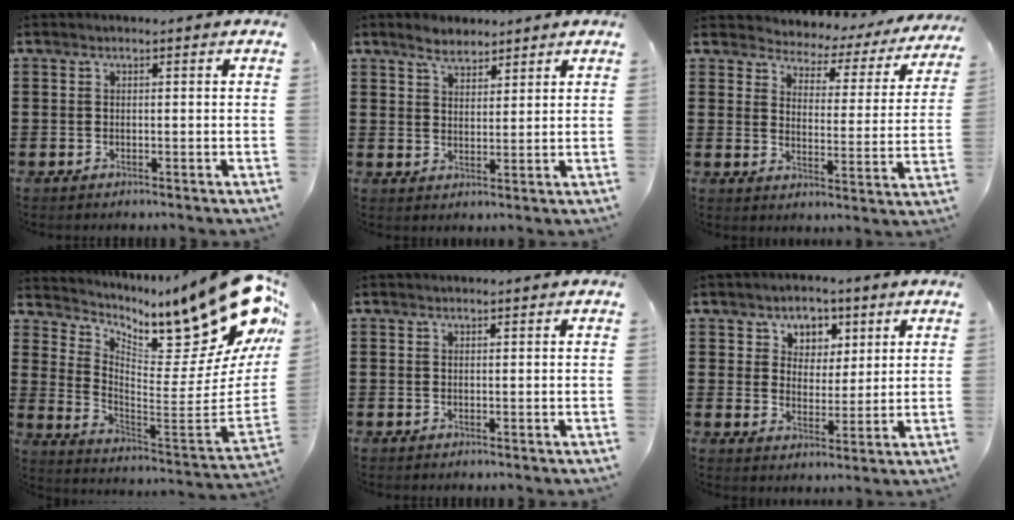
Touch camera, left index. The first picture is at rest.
{"total": 3.9, "force": [3.3, 1.5, 1.3], "torque": [-0.035, 0.004, 0.062]}
{"total": 3.0, "force": [2.8, 0.8, 0.0], "torque": [-0.024, -0.028, 0.040]}
{"total": 16.3, "force": [11.2, 4.6, 10.9], "torque": [-0.154, -0.097, 0.173]}
{"total": 0.6, "force": [0.6, 0.0, 0.1], "torque": [-0.004, -0.001, 0.013]}
{"total": 4.3, "force": [2.5, 3.4, 0.1], "torque": [-0.021, 0.003, 0.040]}